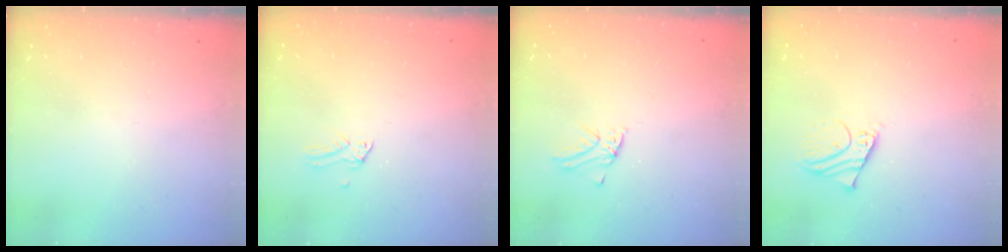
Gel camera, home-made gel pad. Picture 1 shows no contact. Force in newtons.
{"total": 0.0}
{"total": 1.4, "press": 1.4, "slide": 0.1}
{"total": 2.9, "press": 2.9, "slide": 0.0}